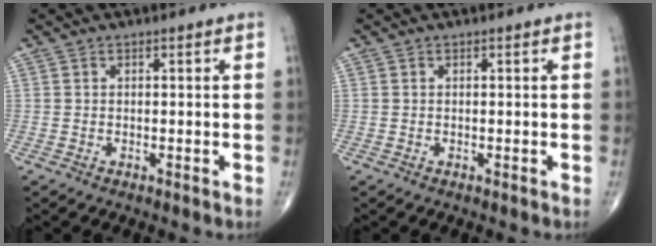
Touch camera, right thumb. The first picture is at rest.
{"total": 0.0}